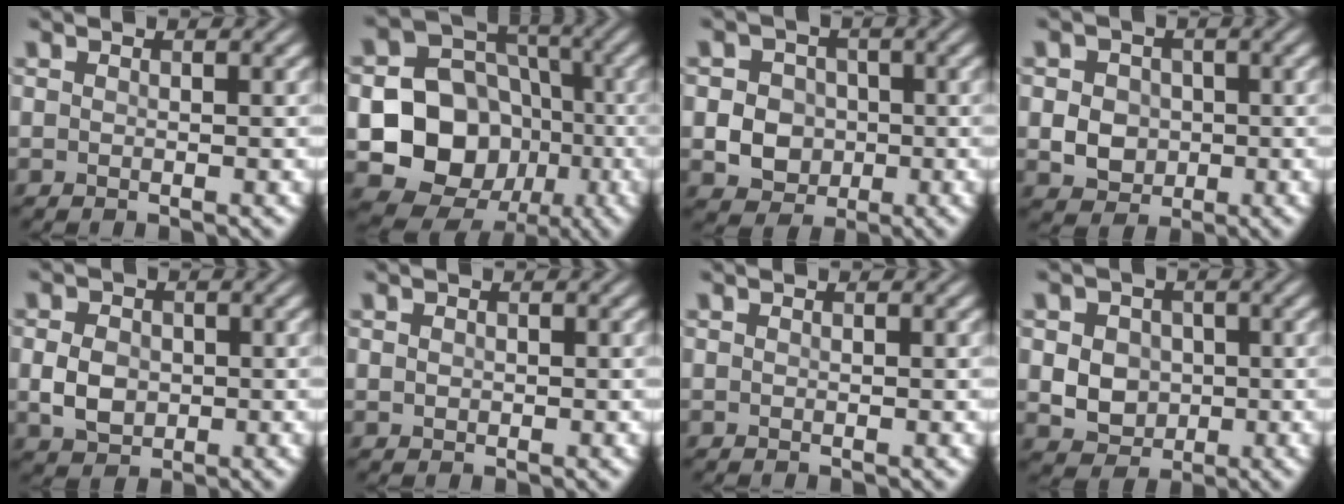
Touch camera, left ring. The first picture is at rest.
{"total": 12.2, "force": [-2.8, 10.2, 6.1], "torque": [-0.105, -0.009, -0.072]}
{"total": 4.6, "force": [-0.6, 4.1, 2.0], "torque": [-0.018, 0.004, -0.024]}
{"total": 3.7, "force": [-0.3, 3.2, 1.8], "torque": [-0.023, -0.003, -0.012]}
{"total": 3.5, "force": [-0.3, 2.7, 2.1], "torque": [-0.042, -0.001, -0.008]}
{"total": 0.6, "force": [0.1, 0.5, 0.2], "torque": [-0.003, -0.001, 0.001]}
{"total": 0.0}
{"total": 4.9, "force": [0.0, 4.2, 2.6], "torque": [-0.037, 0.008, -0.011]}